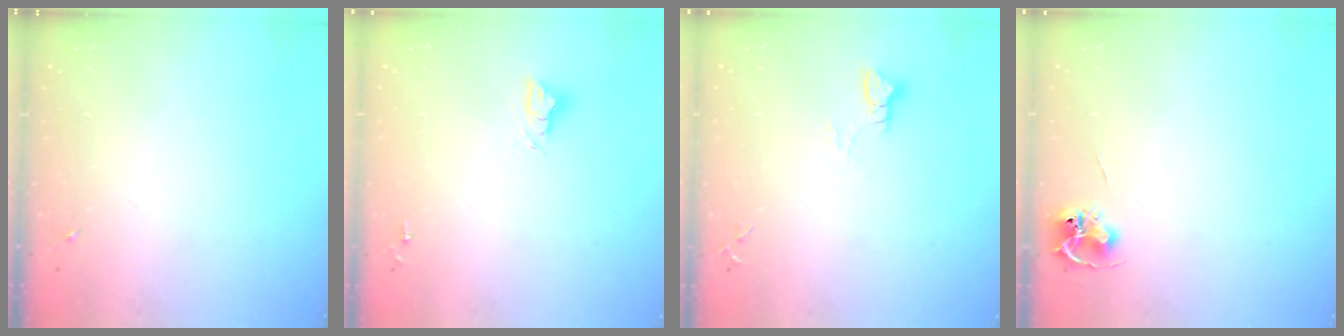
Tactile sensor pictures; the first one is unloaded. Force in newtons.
{"total": 5.5, "press": 5.5, "slide": 0.5}
{"total": 3.0, "press": 3.0, "slide": 0.3}
{"total": 6.5, "press": 6.5, "slide": 0.5}